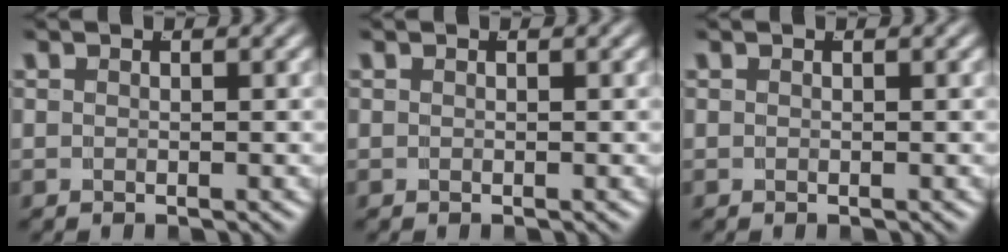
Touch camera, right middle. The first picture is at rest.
{"total": 0.0}
{"total": 0.0}